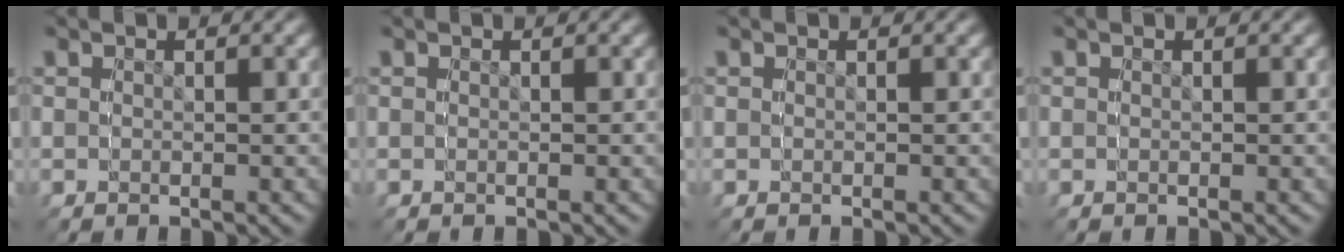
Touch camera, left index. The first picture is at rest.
{"total": 0.0}
{"total": 0.0}
{"total": 0.0}